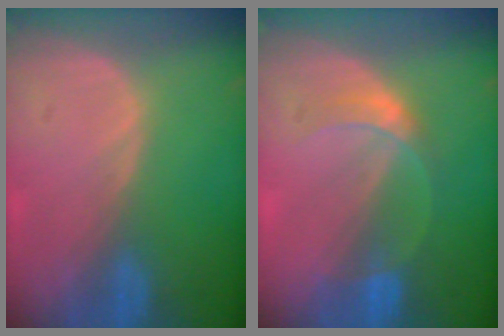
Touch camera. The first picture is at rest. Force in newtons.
{"total": 3.7, "press": 3.6, "slide": 0.3}